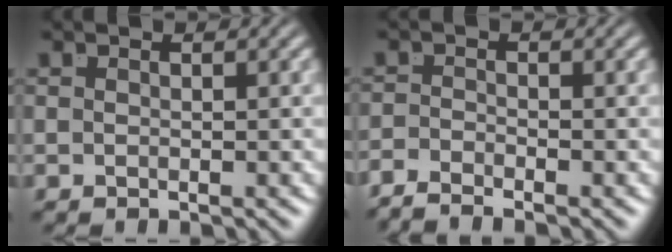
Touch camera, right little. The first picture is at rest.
{"total": 2.2, "force": [-2.2, 0.0, 0.4], "torque": [-0.003, -0.015, -0.035]}